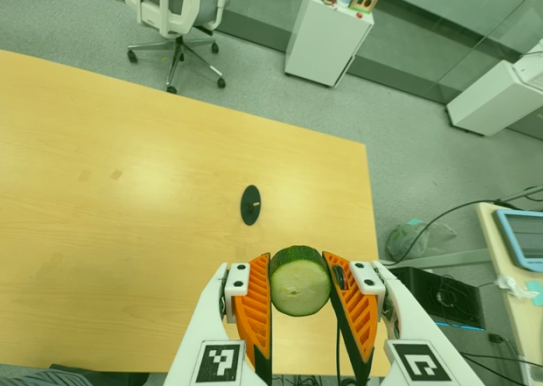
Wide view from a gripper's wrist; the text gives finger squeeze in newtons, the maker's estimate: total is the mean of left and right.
{"total": 9.8, "left": 9.1, "right": 10.4}